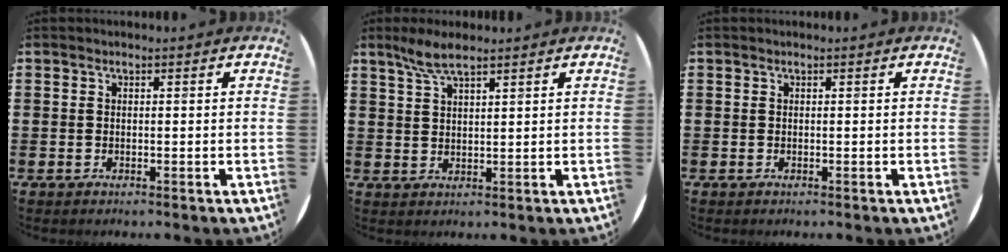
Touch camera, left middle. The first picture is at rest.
{"total": 4.3, "force": [3.3, 0.7, 2.6], "torque": [-0.058, 0.002, 0.059]}
{"total": 0.0}